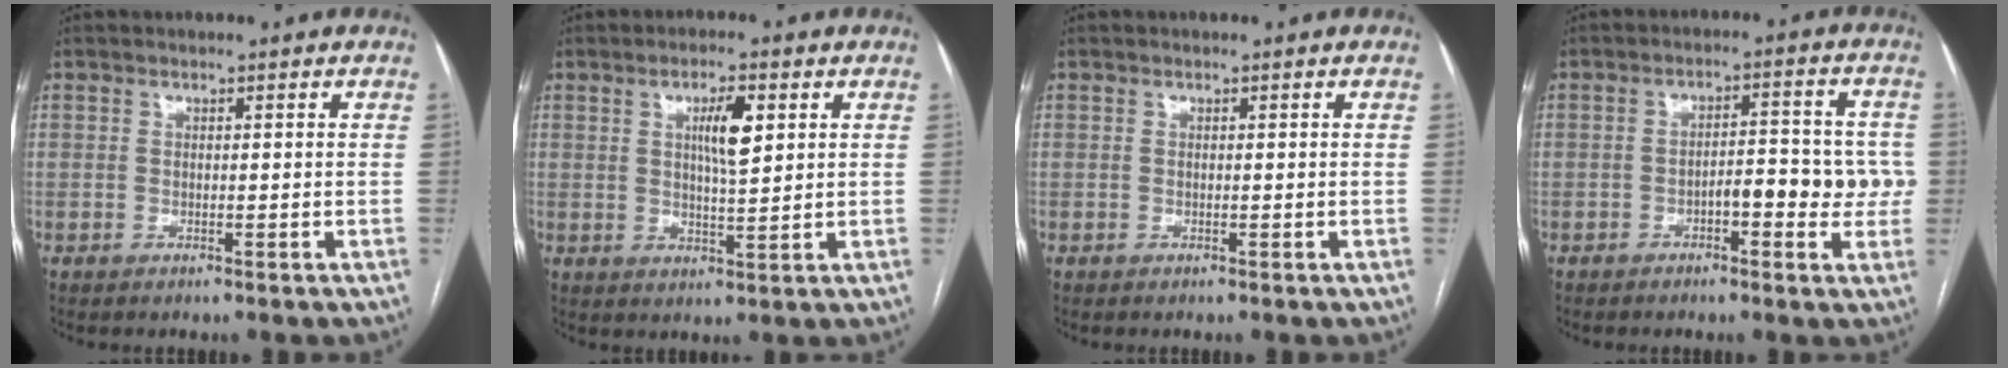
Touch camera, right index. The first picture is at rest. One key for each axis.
{"total": 5.5, "fx": 1.8, "fy": 1.0, "fz": 5.1, "tx": -0.089, "ty": 0.002, "tz": 0.033}
{"total": 0.0}
{"total": 7.3, "fx": -1.6, "fy": 2.7, "fz": 6.6, "tx": -0.083, "ty": 0.025, "tz": -0.021}